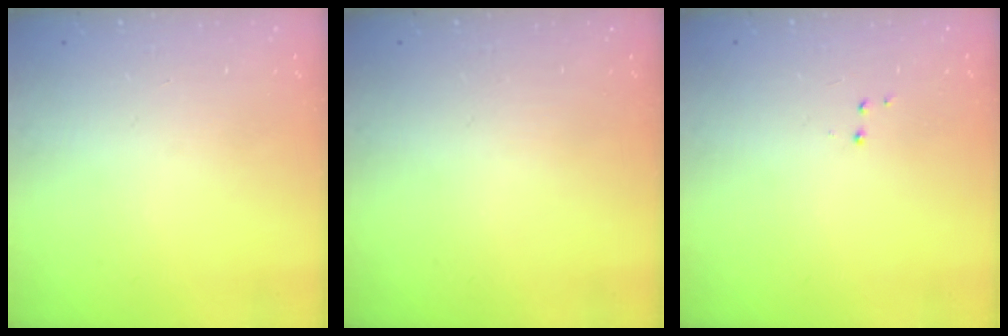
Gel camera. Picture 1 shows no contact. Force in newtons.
{"total": 0.0}
{"total": 2.9, "press": 2.8, "slide": 0.7}